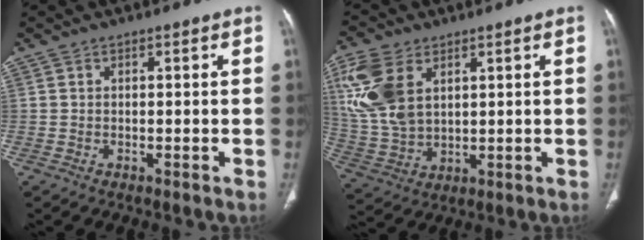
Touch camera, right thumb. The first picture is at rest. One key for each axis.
{"total": 14.1, "fx": 5.2, "fy": 8.6, "fz": 9.8, "tx": -0.218, "ty": -0.010, "tz": 0.117}